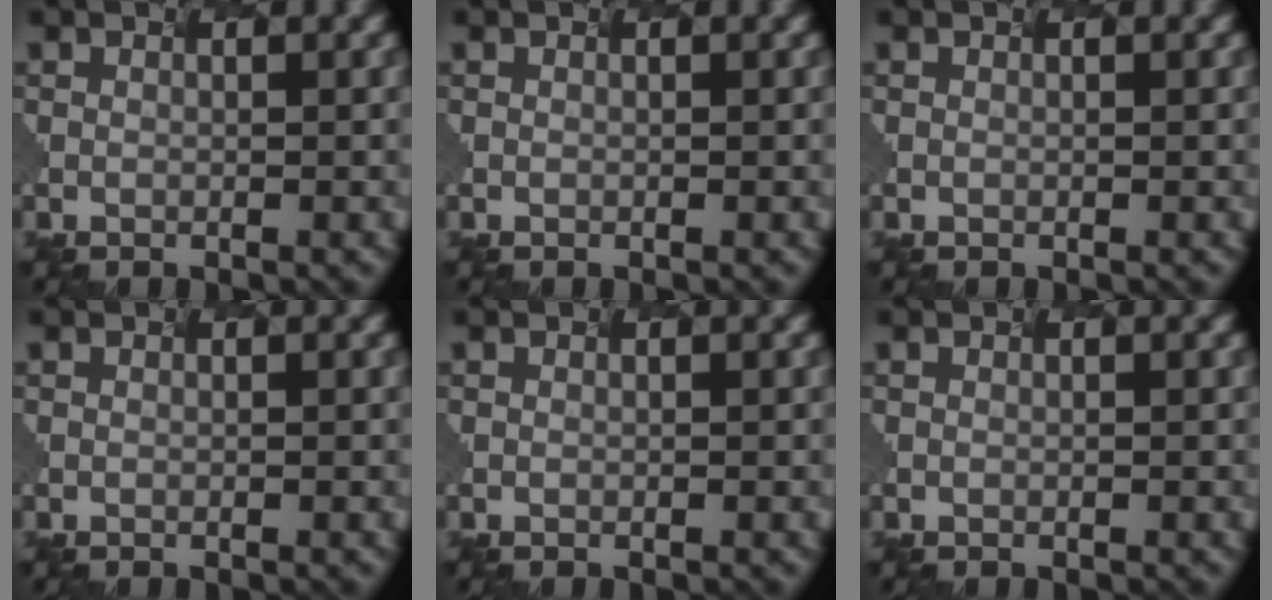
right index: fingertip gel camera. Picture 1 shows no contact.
{"total": 0.0}
{"total": 0.0}
{"total": 0.0}
{"total": 0.0}
{"total": 0.0}